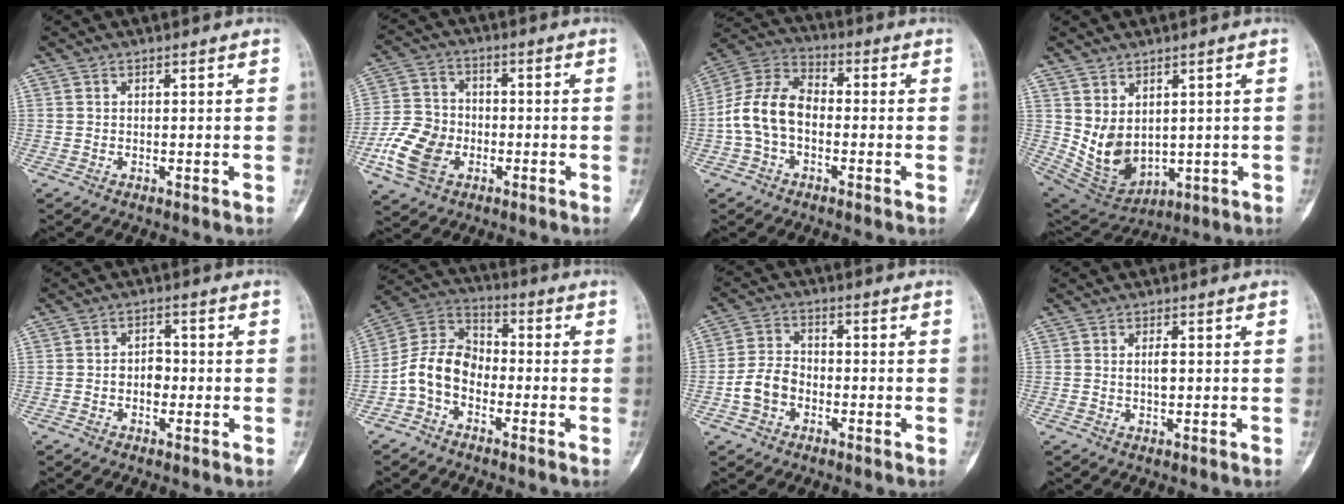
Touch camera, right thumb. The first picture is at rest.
{"total": 9.9, "force": [-3.4, 7.6, 5.4], "torque": [-0.090, 0.014, -0.069]}
{"total": 11.4, "force": [-1.9, 7.6, 8.3], "torque": [-0.156, 0.037, -0.048]}
{"total": 9.6, "force": [1.2, 6.7, 6.8], "torque": [-0.100, -0.016, 0.055]}
{"total": 3.6, "force": [-0.8, 2.7, 2.3], "torque": [-0.014, 0.015, -0.021]}
{"total": 9.9, "force": [-3.5, 7.1, 6.0], "torque": [-0.104, 0.050, -0.083]}
{"total": 6.6, "force": [-2.3, 4.9, 3.7], "torque": [-0.061, 0.025, -0.049]}
{"total": 2.0, "force": [0.1, 0.9, 1.8], "torque": [-0.029, 0.002, 0.001]}